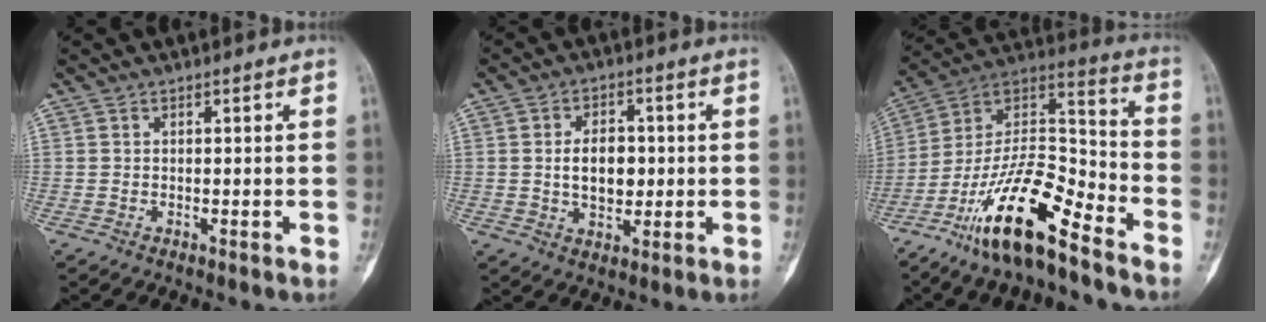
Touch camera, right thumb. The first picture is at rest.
{"total": 6.3, "force": [0.1, 4.2, 4.7], "torque": [-0.055, 0.001, 0.005]}
{"total": 19.4, "force": [-12.7, 5.7, 13.5], "torque": [-0.233, 0.088, -0.232]}